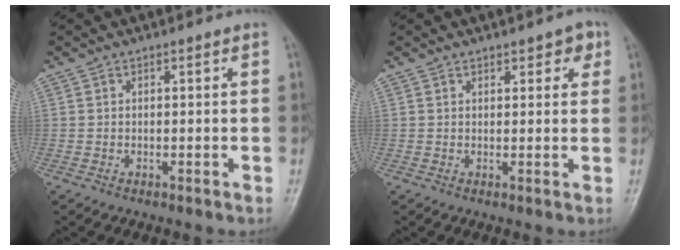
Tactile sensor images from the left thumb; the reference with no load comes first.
{"total": 3.2, "force": [1.9, 1.7, 2.0], "torque": [-0.003, -0.005, 0.022]}